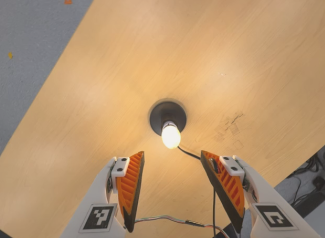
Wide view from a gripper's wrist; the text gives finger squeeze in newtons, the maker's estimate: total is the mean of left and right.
{"total": 0.0}